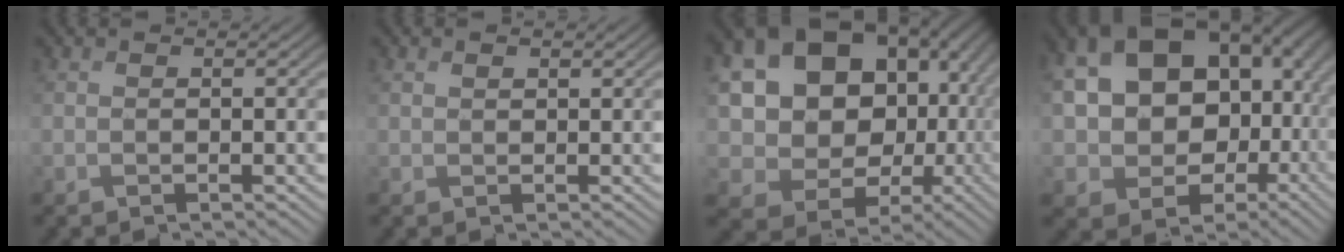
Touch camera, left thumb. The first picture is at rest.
{"total": 0.9, "force": [0.6, 0.6, 0.4], "torque": [-0.010, 0.000, 0.019]}
{"total": 23.0, "force": [3.8, 19.7, 11.2], "torque": [-0.270, -0.008, 0.101]}
{"total": 21.8, "force": [3.2, 17.6, 12.4], "torque": [-0.281, -0.009, 0.091]}